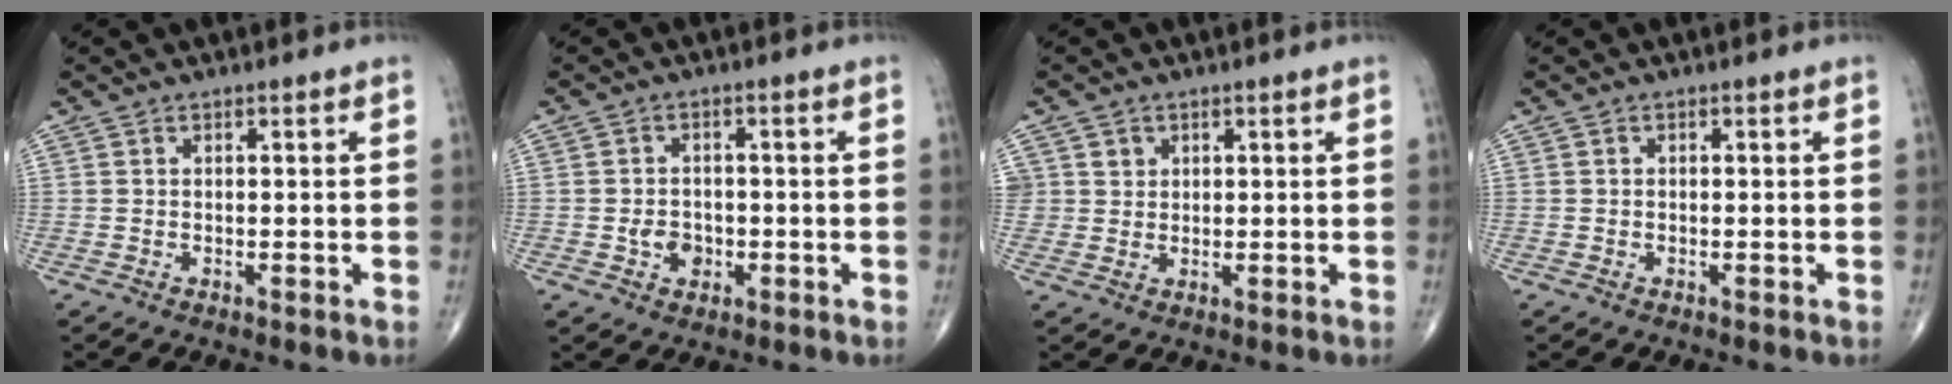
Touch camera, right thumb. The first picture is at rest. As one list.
[{"total": 4.0, "force": [-1.1, 3.1, 2.2], "torque": [-0.019, 0.006, -0.016]}, {"total": 2.5, "force": [1.0, 2.3, 0.2], "torque": [0.017, -0.004, 0.012]}, {"total": 0.0}]